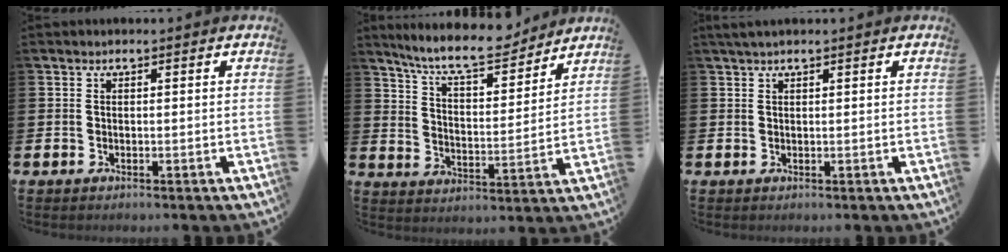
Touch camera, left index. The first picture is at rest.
{"total": 9.3, "force": [8.5, 1.5, 3.5], "torque": [-0.096, -0.047, 0.151]}
{"total": 1.4, "force": [1.1, 0.2, 0.8], "torque": [-0.010, 0.001, 0.018]}